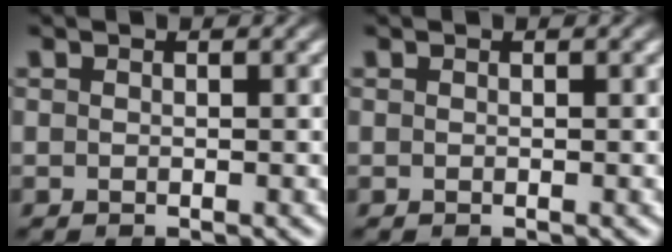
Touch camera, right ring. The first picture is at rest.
{"total": 0.0}